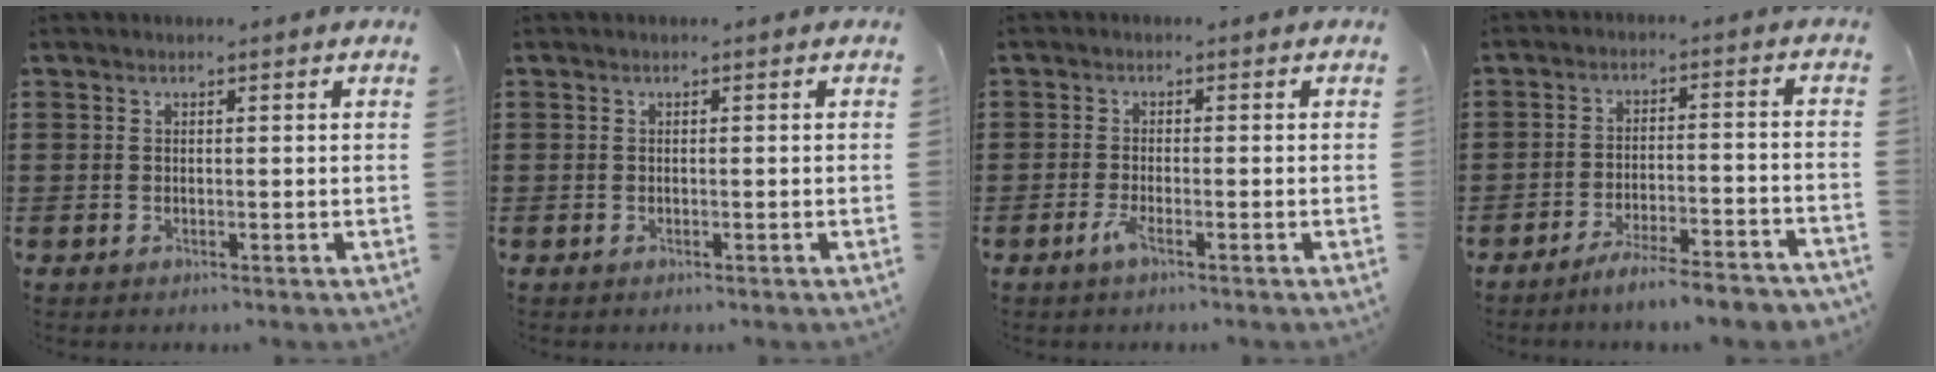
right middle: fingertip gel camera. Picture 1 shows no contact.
{"total": 0.0}
{"total": 2.2, "force": [-1.3, 0.1, 1.8], "torque": [-0.047, -0.008, -0.029]}
{"total": 5.2, "force": [-4.8, -0.4, 1.9], "torque": [-0.035, -0.010, -0.093]}